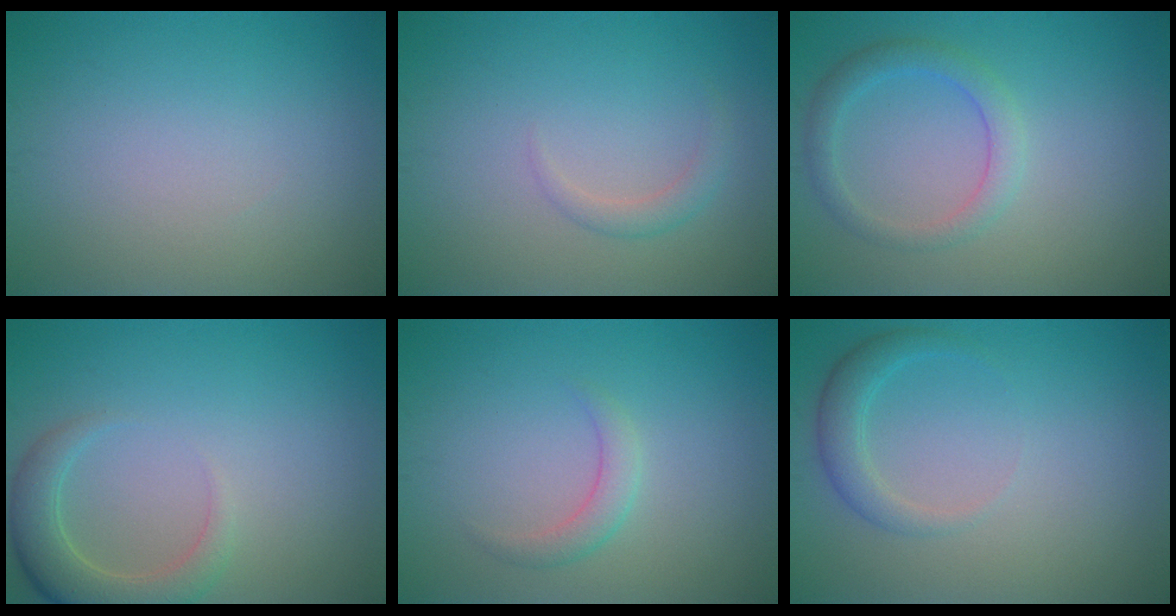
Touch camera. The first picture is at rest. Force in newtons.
{"total": 1.4, "press": 1.4, "slide": 0.1}
{"total": 2.7, "press": 2.6, "slide": 0.2}
{"total": 4.0, "press": 3.9, "slide": 0.5}
{"total": 1.7, "press": 1.7, "slide": 0.0}
{"total": 2.2, "press": 2.2, "slide": 0.2}